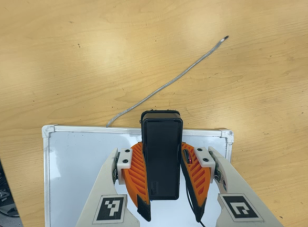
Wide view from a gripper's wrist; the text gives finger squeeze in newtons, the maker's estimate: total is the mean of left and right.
{"total": 6.7, "left": 6.0, "right": 7.3}